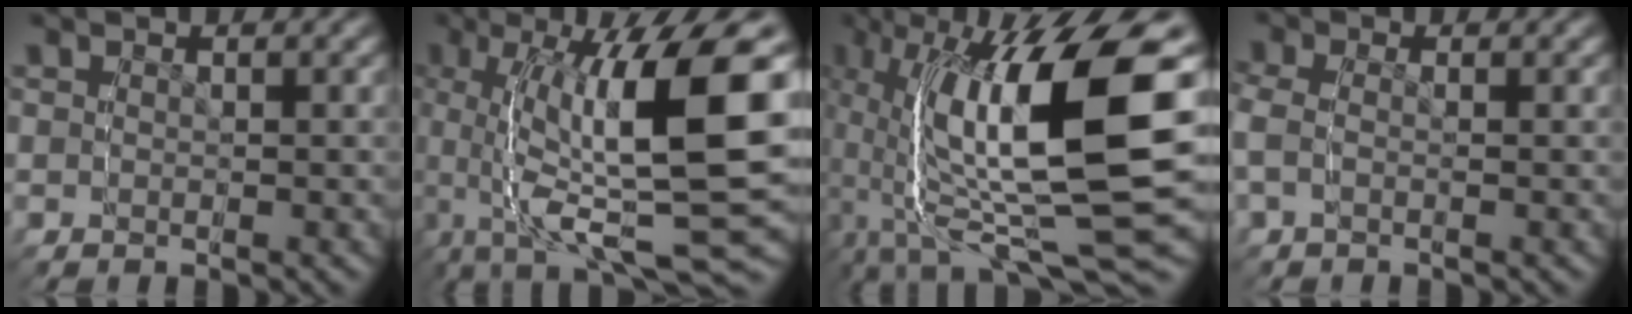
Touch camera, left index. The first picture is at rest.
{"total": 11.2, "force": [2.6, 2.4, 10.7], "torque": [-0.167, 0.055, 0.032]}
{"total": 11.9, "force": [0.9, 5.4, 10.6], "torque": [-0.199, 0.016, 0.020]}
{"total": 1.8, "force": [-1.5, -1.0, 0.2], "torque": [-0.011, -0.001, -0.024]}